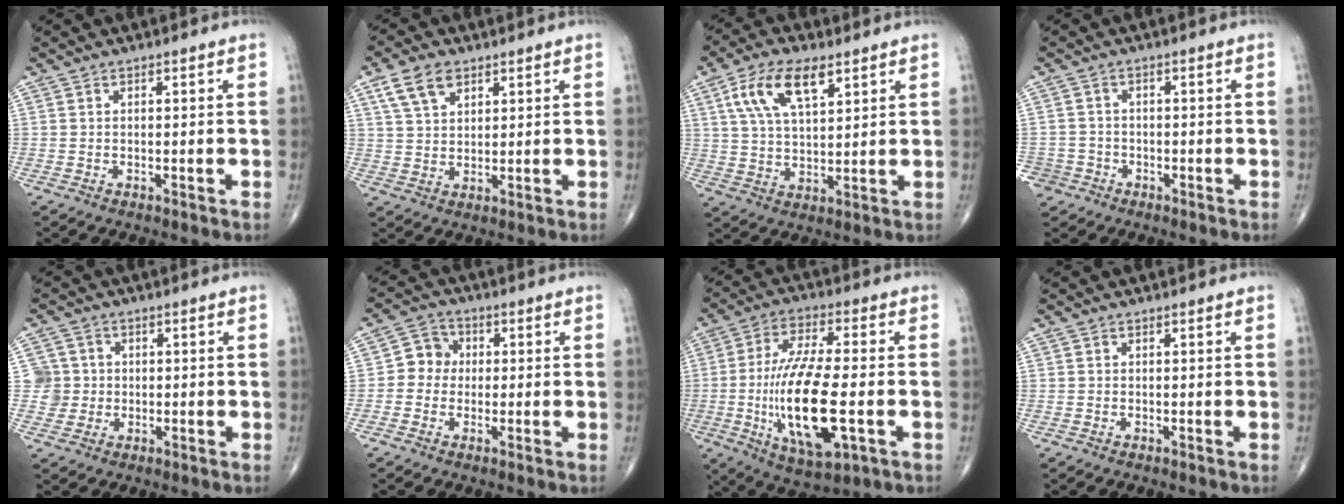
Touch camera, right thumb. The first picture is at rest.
{"total": 7.1, "force": [3.8, 4.3, 4.1], "torque": [-0.067, -0.008, 0.075]}
{"total": 11.5, "force": [5.4, 5.1, 8.8], "torque": [-0.160, -0.009, 0.103]}
{"total": 3.8, "force": [-2.1, 3.2, -0.2], "torque": [0.014, 0.015, -0.041]}
{"total": 4.9, "force": [0.2, 4.9, 0.2], "torque": [0.029, 0.008, -0.001]}
{"total": 5.4, "force": [-0.2, 4.9, 2.2], "torque": [-0.011, 0.014, -0.017]}
{"total": 18.7, "force": [-3.5, 6.2, 17.3], "torque": [-0.342, 0.001, -0.053]}
{"total": 0.0}